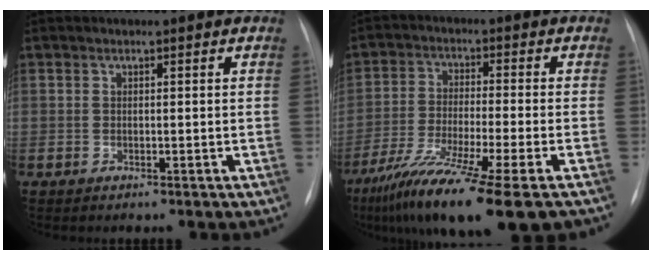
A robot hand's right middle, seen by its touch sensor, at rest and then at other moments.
{"total": 16.7, "force": [-11.1, 0.2, 12.4], "torque": [-0.214, -0.053, -0.190]}